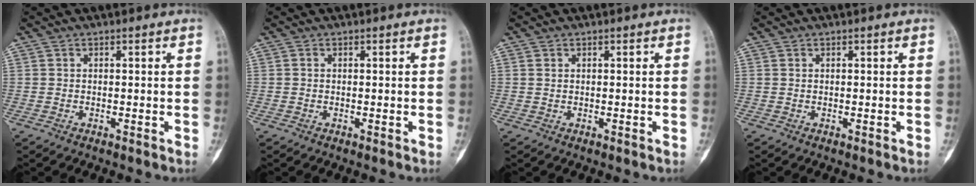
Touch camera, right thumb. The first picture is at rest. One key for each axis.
{"total": 0.0}
{"total": 0.6, "fx": 0.3, "fy": 0.4, "fz": 0.3, "tx": -0.009, "ty": 0.002, "tz": 0.005}
{"total": 0.0}